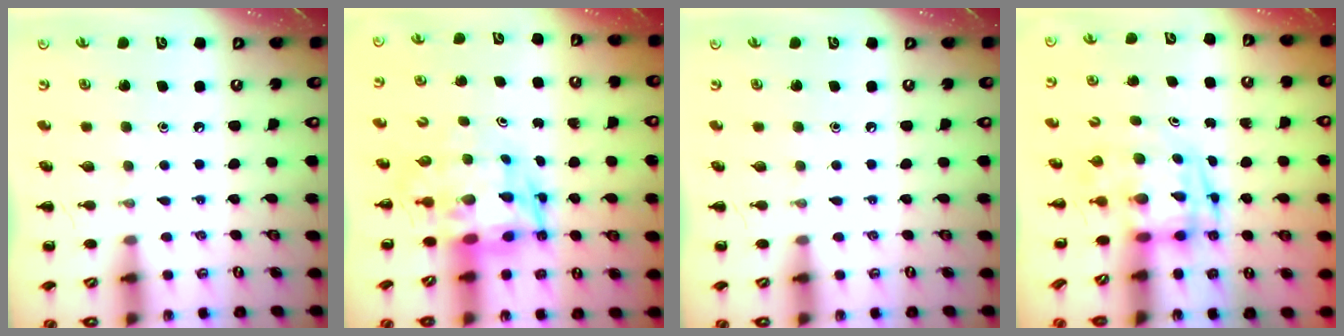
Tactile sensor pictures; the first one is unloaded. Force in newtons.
{"total": 6.2, "press": 5.9, "slide": 2.0}
{"total": 0.0}
{"total": 3.5, "press": 3.5, "slide": 0.7}